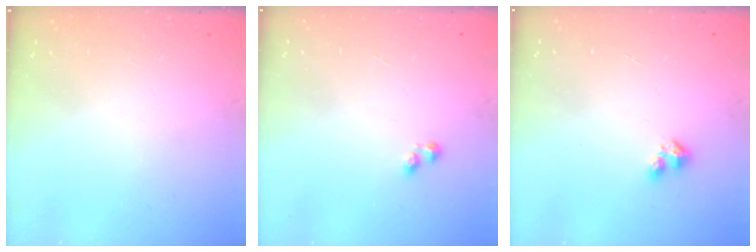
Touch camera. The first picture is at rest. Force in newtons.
{"total": 1.2, "press": 1.0, "slide": 0.6}
{"total": 2.7, "press": 2.7, "slide": 0.3}